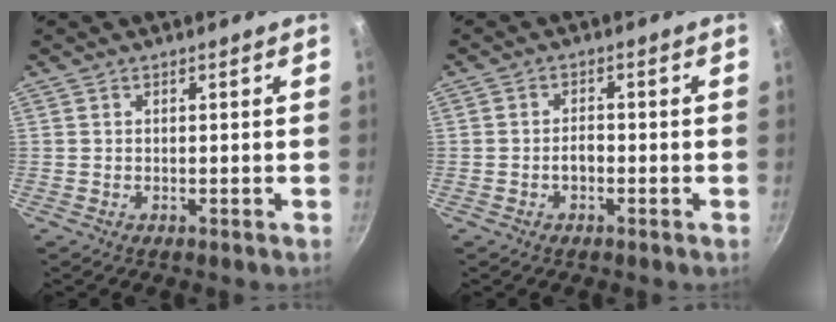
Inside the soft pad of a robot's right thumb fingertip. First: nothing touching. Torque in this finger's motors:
{"motor_torque": [-0.18, 0.12, 0.40, 0.15, 0.01]}